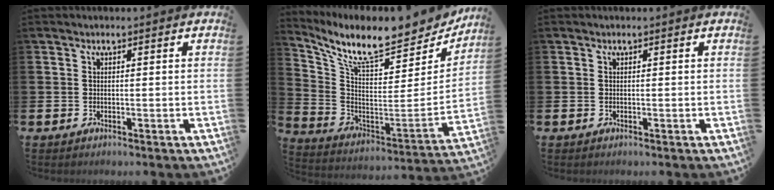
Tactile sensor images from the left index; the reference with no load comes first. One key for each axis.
{"total": 10.1, "fx": 8.6, "fy": 2.5, "fz": 4.6, "tx": -0.120, "ty": -0.072, "tz": 0.142}
{"total": 0.0}